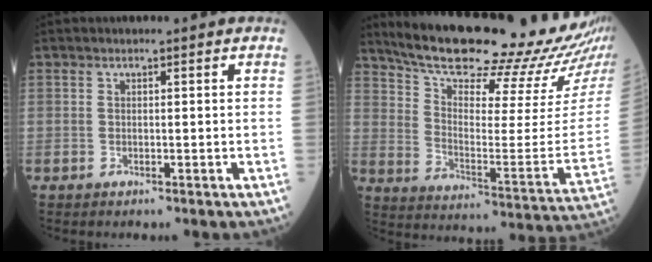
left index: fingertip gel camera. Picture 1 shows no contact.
{"total": 27.1, "force": [23.9, 1.4, 12.8], "torque": [-0.206, -0.079, 0.329]}